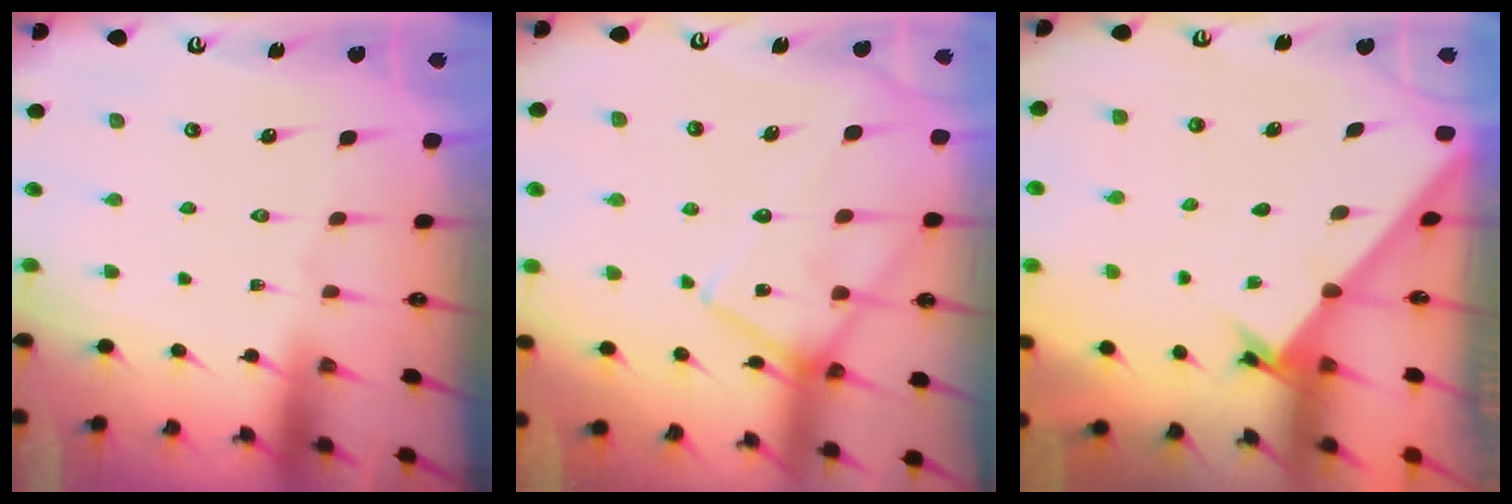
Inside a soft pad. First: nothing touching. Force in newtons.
{"total": 16.3, "press": 16.3, "slide": 0.8}
{"total": 1.6, "press": 1.6, "slide": 0.1}